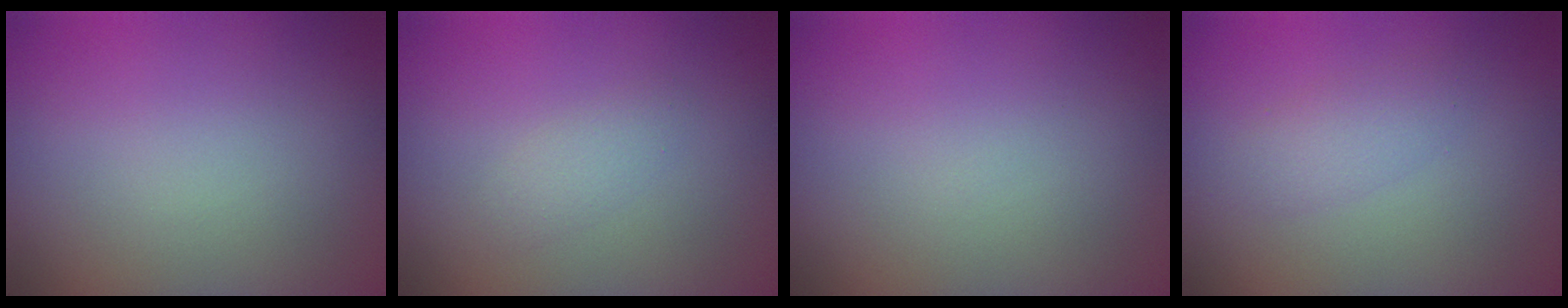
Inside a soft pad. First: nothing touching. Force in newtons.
{"total": 1.2, "press": 1.2, "slide": 0.0}
{"total": 0.0}
{"total": 1.7, "press": 1.7, "slide": 0.1}